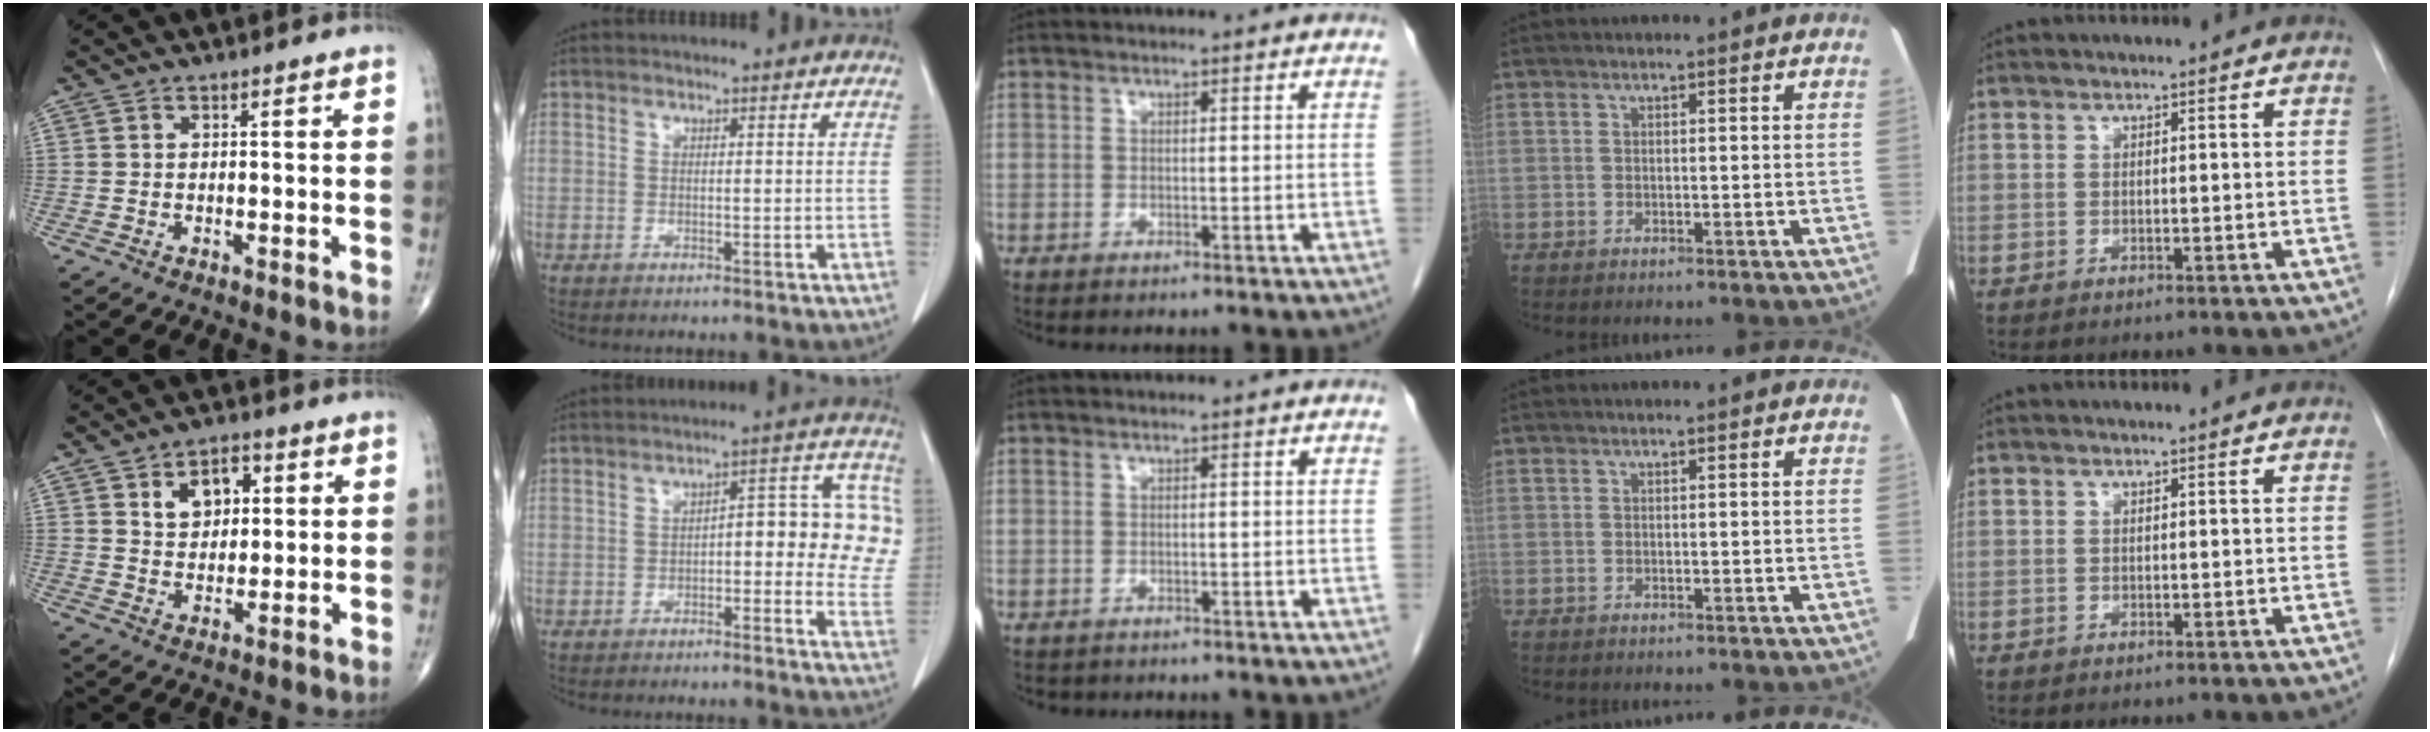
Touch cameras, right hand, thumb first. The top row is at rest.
{"thumb": {"total": 7.5, "force": [2.7, 5.1, 4.8], "torque": [-0.041, -0.009, 0.042]}, "index": {"total": 12.6, "force": [0.8, 5.0, 11.5], "torque": [-0.128, 0.036, 0.009]}, "middle": {"total": 1.3, "force": [-1.0, 0.8, 0.2], "torque": [-0.013, 0.000, -0.013]}}